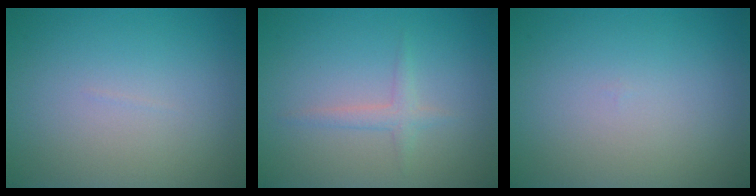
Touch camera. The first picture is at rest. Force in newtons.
{"total": 1.3, "press": 1.3, "slide": 0.1}
{"total": 0.0}